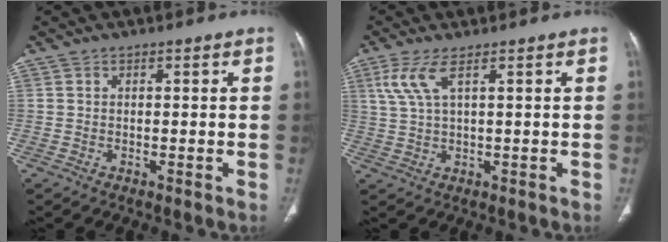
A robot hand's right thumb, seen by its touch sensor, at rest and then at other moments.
{"total": 4.8, "force": [2.2, 1.0, 4.2], "torque": [-0.116, 0.001, 0.056]}